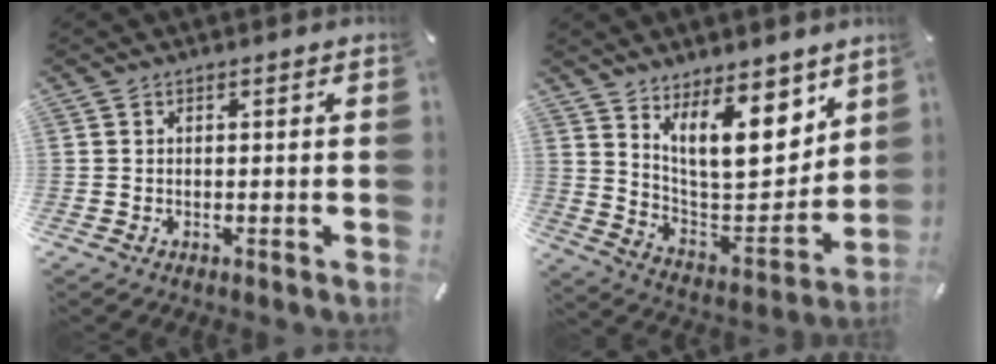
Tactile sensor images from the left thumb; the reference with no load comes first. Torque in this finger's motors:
{"motor_torque": [2.60, 2.42, 1.41, -1.36, 0.25]}